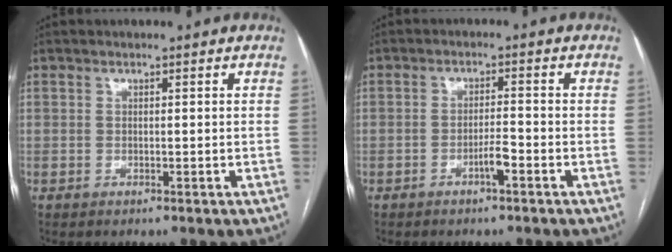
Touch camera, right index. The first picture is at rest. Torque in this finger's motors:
{"motor_torque": [0.83, 0.06, 0.41, 0.13]}